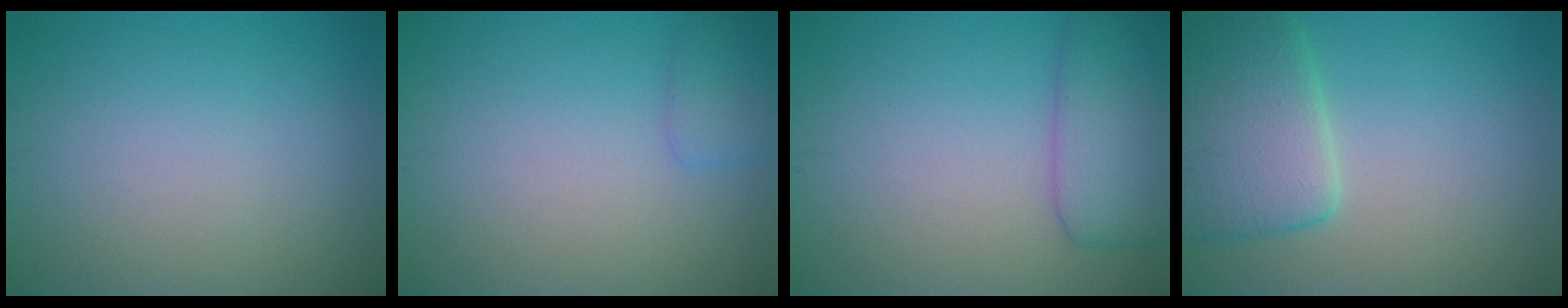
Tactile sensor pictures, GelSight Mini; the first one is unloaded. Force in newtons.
{"total": 1.3, "press": 1.3, "slide": 0.0}
{"total": 4.7, "press": 4.7, "slide": 0.2}
{"total": 6.2, "press": 6.2, "slide": 0.4}